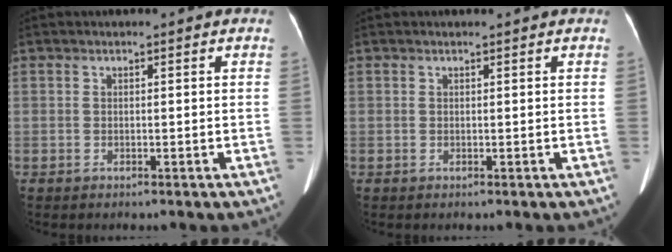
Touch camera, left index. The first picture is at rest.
{"total": 0.8, "force": [0.7, -0.1, 0.3], "torque": [-0.007, 0.008, 0.014]}